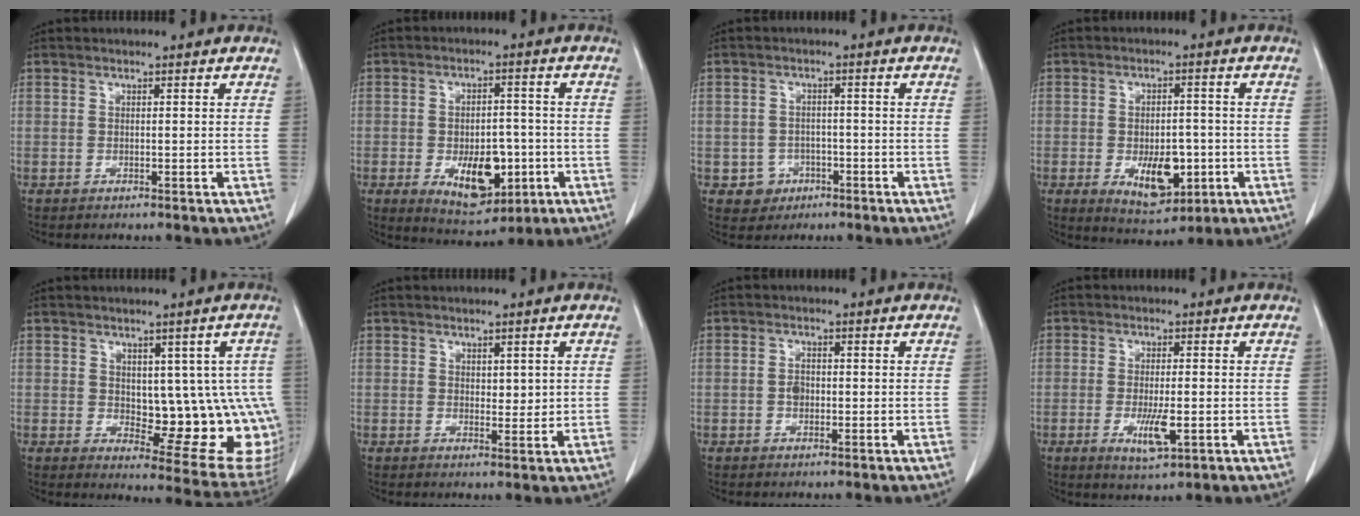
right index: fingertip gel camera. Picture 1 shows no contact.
{"total": 10.2, "force": [-3.1, 5.3, 8.2], "torque": [-0.123, 0.004, -0.032]}
{"total": 4.0, "force": [-1.6, 3.6, 0.1], "torque": [0.005, 0.015, -0.018]}
{"total": 8.6, "force": [-2.4, 4.3, 7.0], "torque": [-0.107, -0.001, -0.022]}
{"total": 13.4, "force": [0.2, 6.5, 11.7], "torque": [-0.105, 0.008, 0.023]}
{"total": 2.1, "force": [0.7, 1.2, 1.6], "torque": [-0.017, -0.006, 0.012]}
{"total": 1.7, "force": [-0.2, 1.2, 1.1], "torque": [-0.017, 0.007, -0.002]}
{"total": 5.2, "force": [-1.4, 1.2, 4.9], "torque": [-0.087, -0.007, -0.017]}